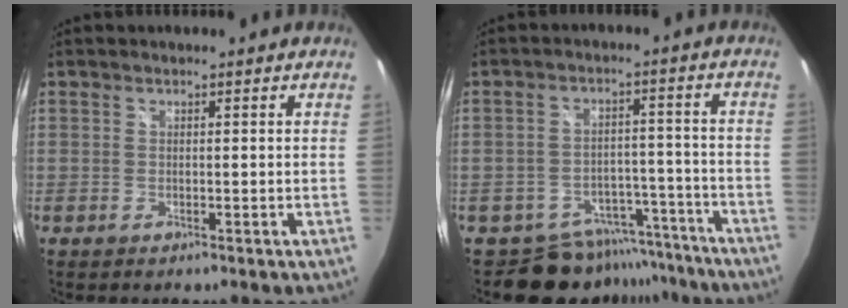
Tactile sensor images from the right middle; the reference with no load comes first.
{"total": 12.0, "force": [-10.4, 5.9, 1.2], "torque": [-0.020, 0.038, -0.133]}